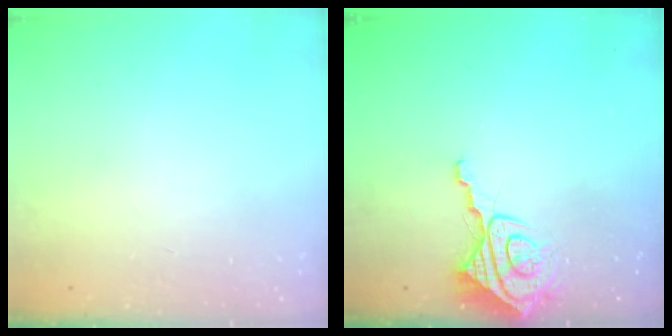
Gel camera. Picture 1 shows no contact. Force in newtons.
{"total": 8.8, "press": 8.7, "slide": 0.8}